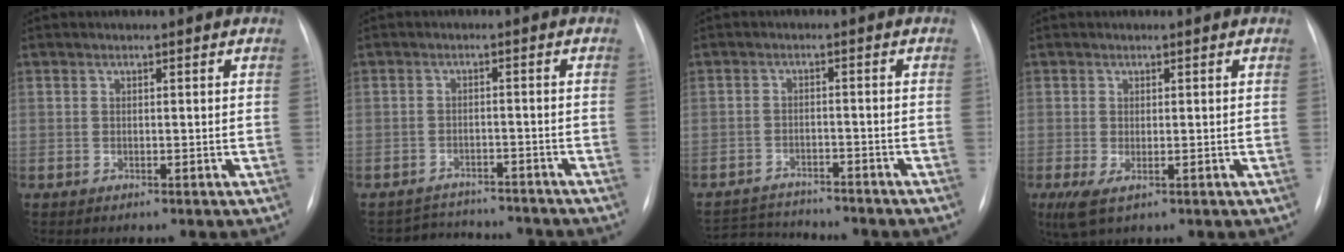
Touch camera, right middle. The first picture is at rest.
{"total": 7.3, "force": [-7.1, 1.5, 0.3], "torque": [-0.005, 0.015, -0.095]}
{"total": 7.7, "force": [-7.5, 0.8, 1.4], "torque": [-0.023, 0.000, -0.114]}
{"total": 3.4, "force": [-1.1, 1.5, 2.8], "torque": [-0.058, -0.010, -0.012]}